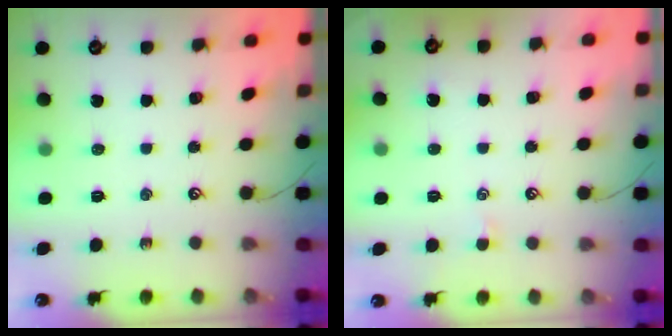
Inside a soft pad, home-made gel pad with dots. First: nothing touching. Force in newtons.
{"total": 0.7, "press": 0.6, "slide": 0.4}